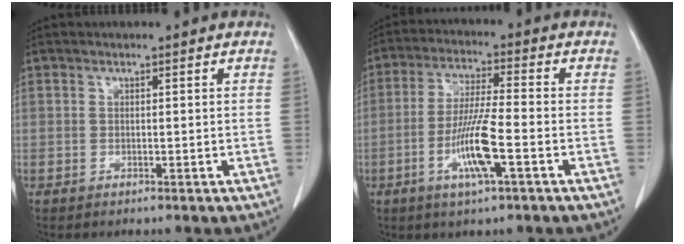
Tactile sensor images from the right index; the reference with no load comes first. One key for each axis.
{"total": 9.3, "fx": -3.3, "fy": 0.3, "fz": 8.7, "tx": -0.171, "ty": -0.010, "tz": -0.065}